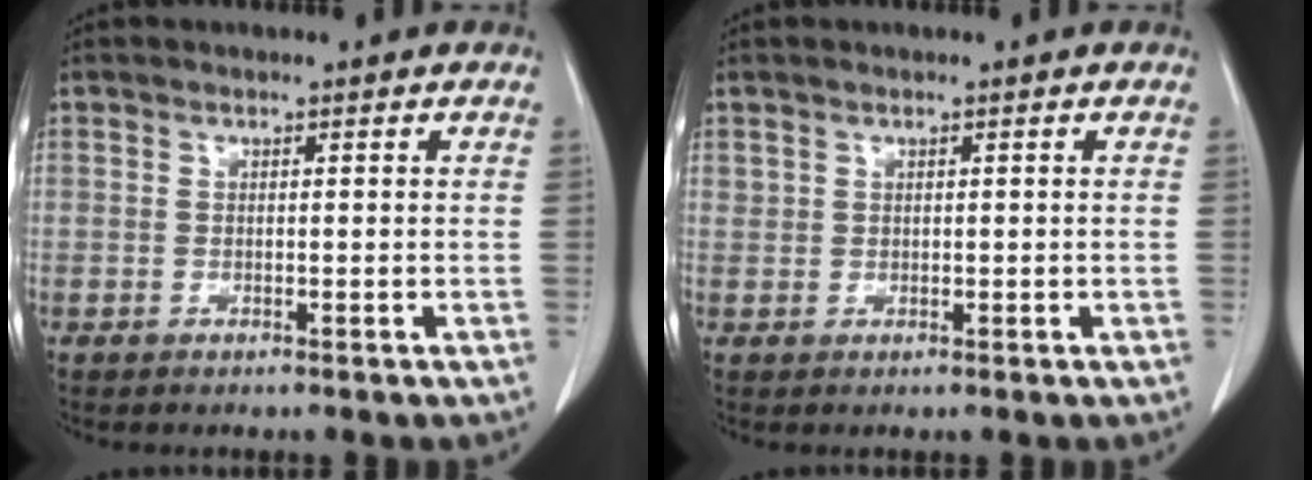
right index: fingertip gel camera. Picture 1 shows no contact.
{"total": 0.8, "force": [0.3, 0.7, 0.2], "torque": [0.001, 0.009, 0.008]}